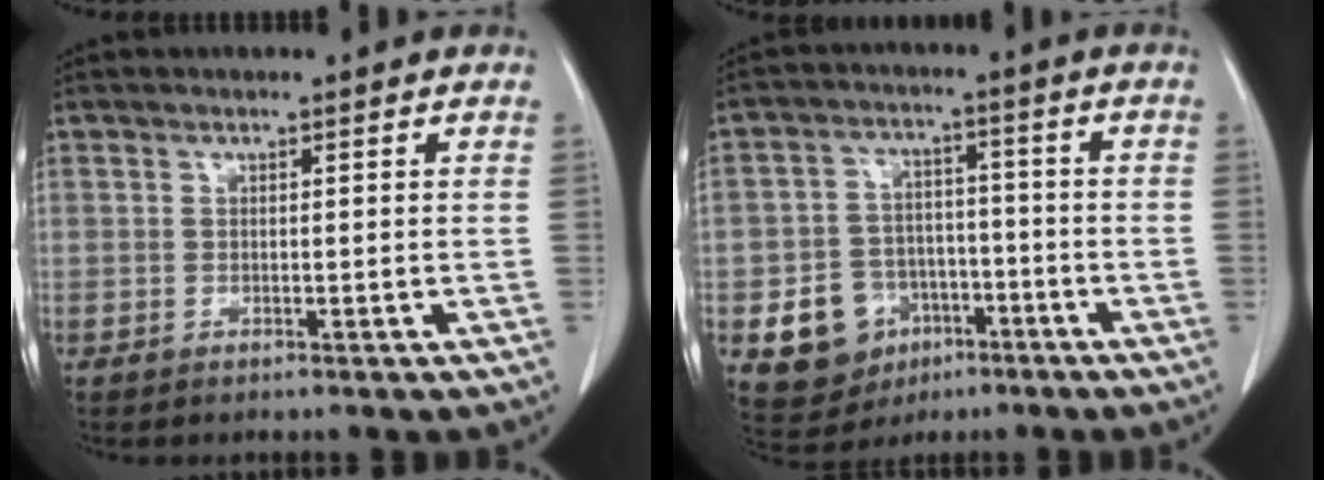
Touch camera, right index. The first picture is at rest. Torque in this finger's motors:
{"motor_torque": [-0.05, -0.02, -0.54, -0.21]}